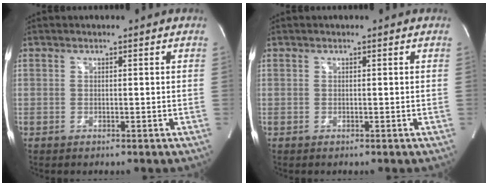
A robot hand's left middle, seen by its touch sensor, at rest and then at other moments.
{"total": 0.0}